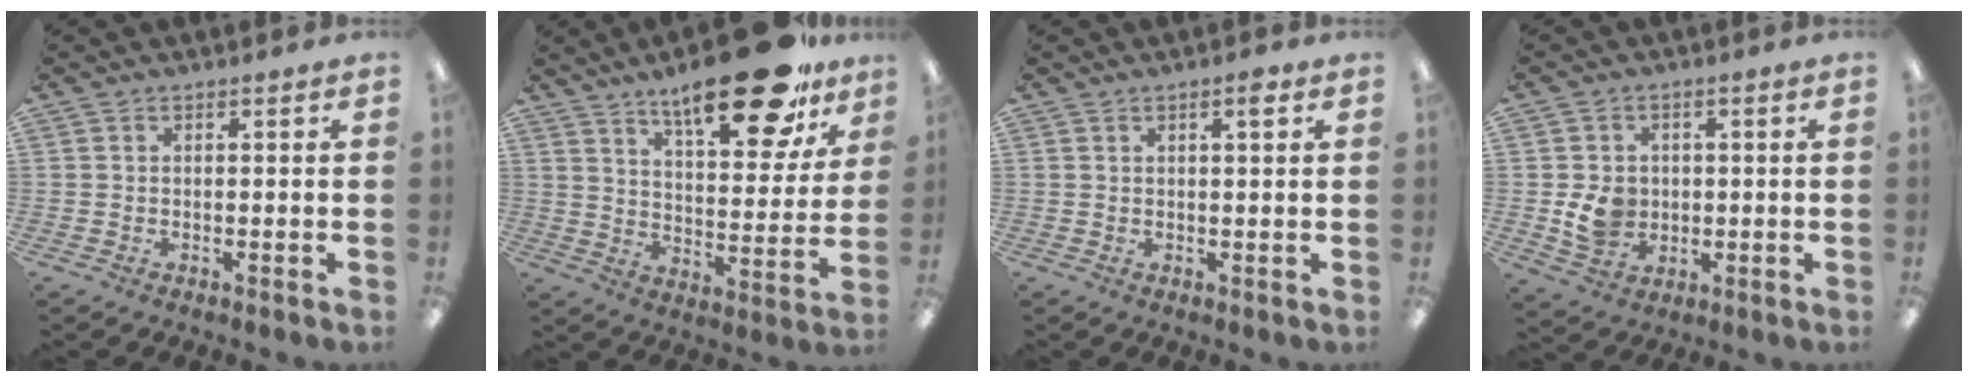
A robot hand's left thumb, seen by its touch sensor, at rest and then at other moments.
{"total": 21.8, "force": [15.6, 7.2, 13.5], "torque": [-0.194, -0.094, 0.253]}
{"total": 2.5, "force": [1.4, 0.4, 2.1], "torque": [-0.028, -0.003, 0.018]}
{"total": 7.1, "force": [-0.3, 6.1, 3.5], "torque": [-0.058, 0.004, -0.004]}